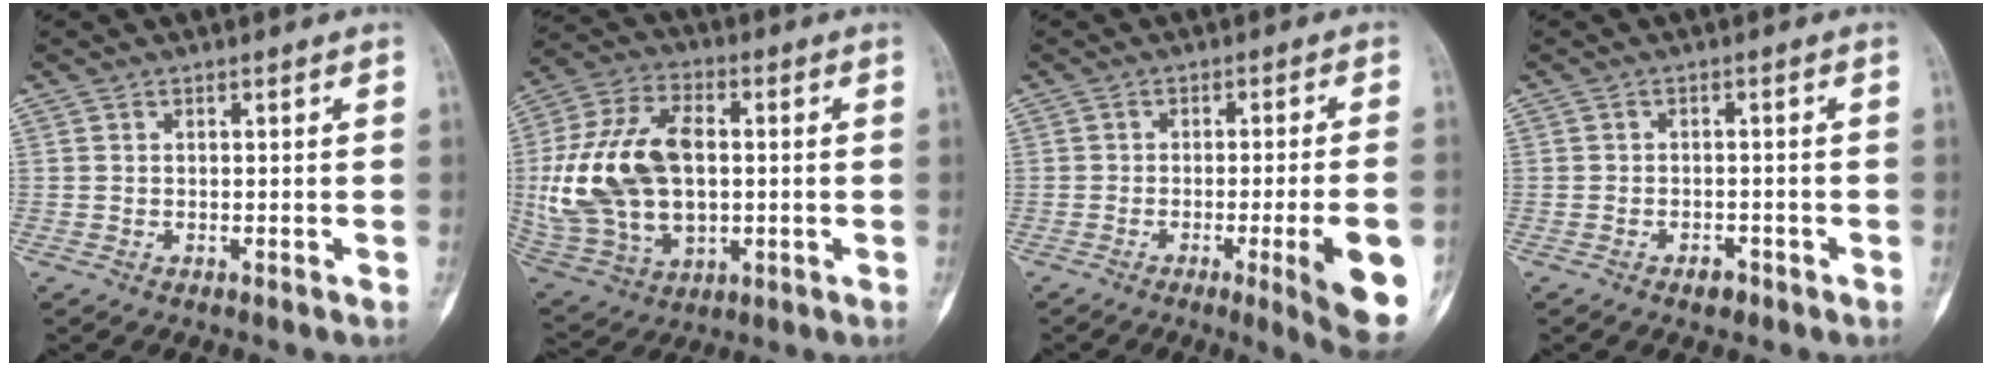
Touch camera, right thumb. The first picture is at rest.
{"total": 21.9, "force": [0.8, 13.4, 17.2], "torque": [-0.342, 0.003, 0.024]}
{"total": 12.0, "force": [-4.0, 1.2, 11.3], "torque": [-0.143, -0.004, -0.051]}
{"total": 2.2, "force": [-1.4, 1.3, 0.9], "torque": [-0.013, 0.007, -0.019]}